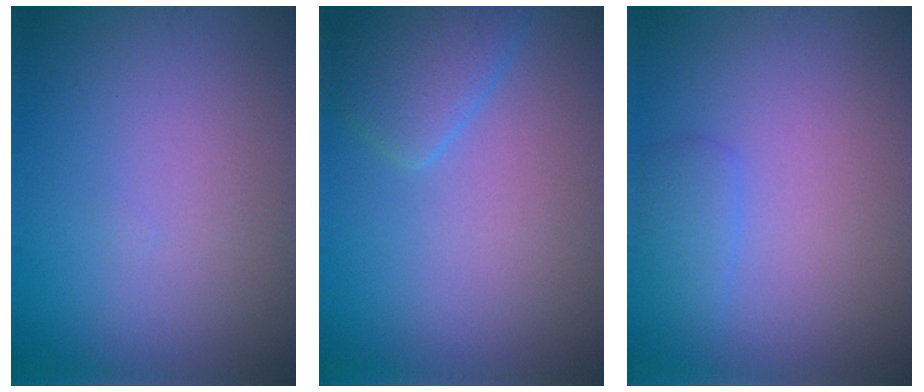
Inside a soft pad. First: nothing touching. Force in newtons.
{"total": 3.0, "press": 2.9, "slide": 0.3}
{"total": 1.5, "press": 1.5, "slide": 0.1}